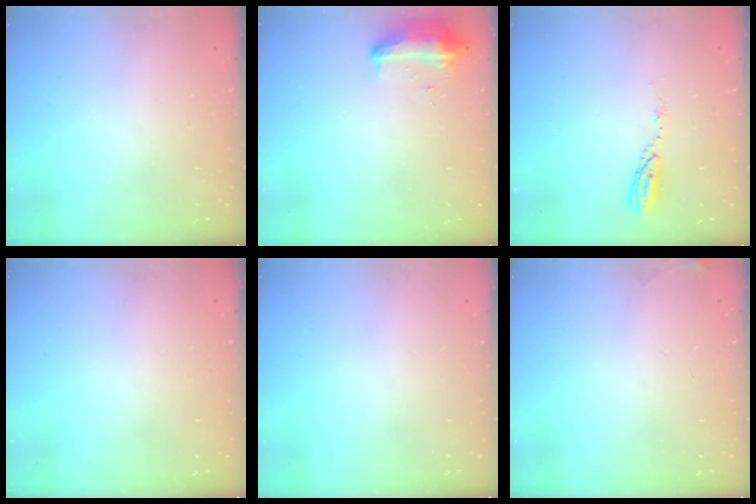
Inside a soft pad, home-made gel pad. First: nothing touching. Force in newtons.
{"total": 8.9, "press": 8.9, "slide": 0.5}
{"total": 5.3, "press": 5.3, "slide": 0.2}
{"total": 0.0}
{"total": 0.0}
{"total": 3.6, "press": 3.3, "slide": 1.6}